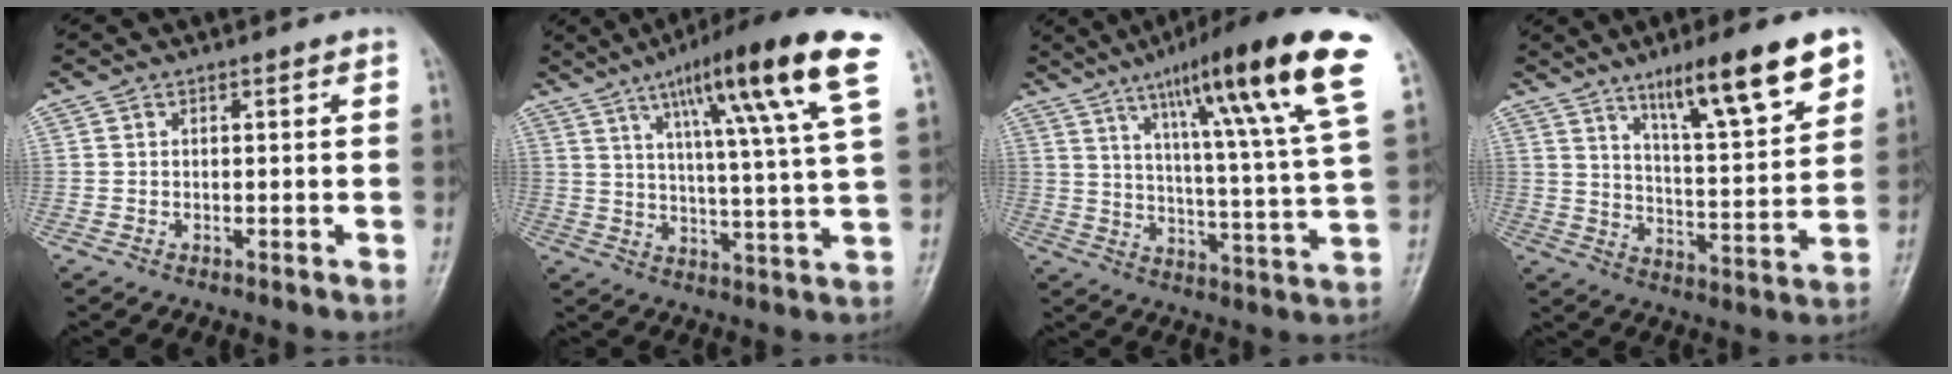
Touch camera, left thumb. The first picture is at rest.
{"total": 19.7, "force": [10.0, 1.5, 17.0], "torque": [-0.249, -0.027, 0.146]}
{"total": 23.5, "force": [13.1, 1.7, 19.4], "torque": [-0.277, -0.040, 0.190]}
{"total": 16.7, "force": [10.2, 3.1, 12.8], "torque": [-0.181, -0.050, 0.168]}